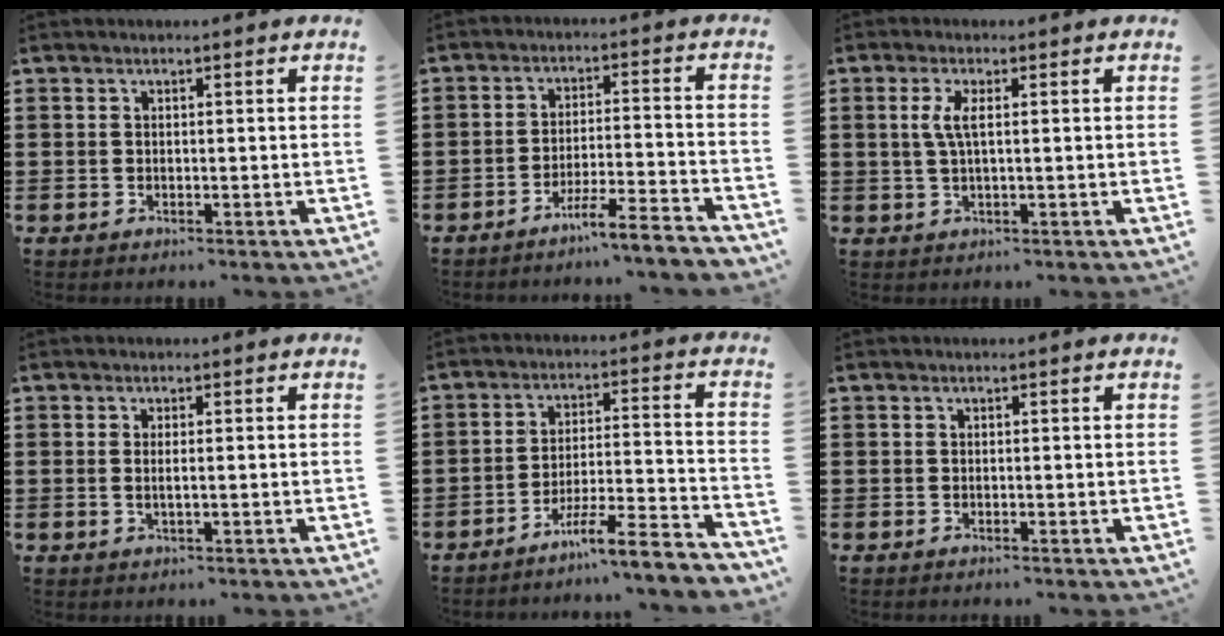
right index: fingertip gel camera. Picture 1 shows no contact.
{"total": 6.1, "force": [-5.3, -0.3, 3.0], "torque": [-0.056, -0.012, -0.102]}
{"total": 3.2, "force": [0.5, 0.7, 3.1], "torque": [-0.070, -0.001, 0.005]}
{"total": 1.3, "force": [0.1, 0.1, 1.3], "torque": [-0.024, 0.000, 0.001]}
{"total": 8.2, "force": [-6.8, 0.5, 4.6], "torque": [-0.077, 0.002, -0.128]}
{"total": 0.0}